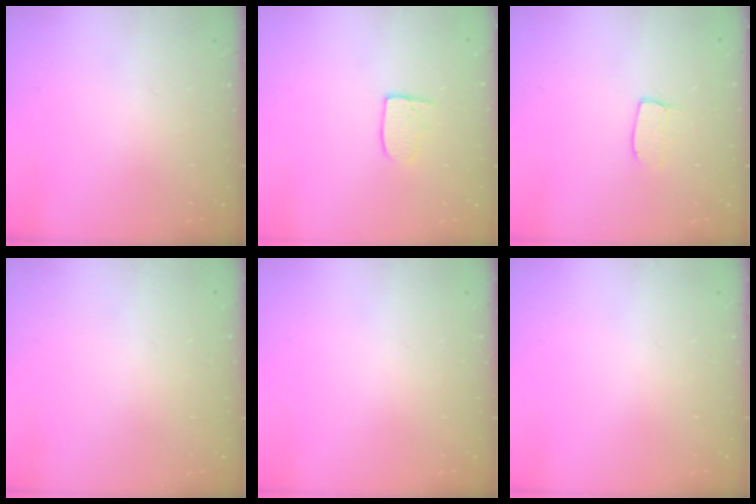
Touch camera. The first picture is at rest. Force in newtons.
{"total": 4.9, "press": 4.9, "slide": 0.3}
{"total": 4.9, "press": 4.8, "slide": 0.4}
{"total": 0.0}
{"total": 0.0}
{"total": 0.0}